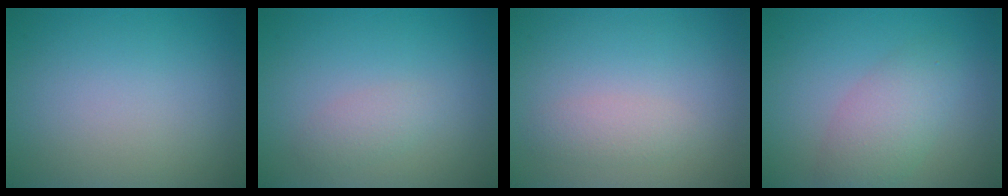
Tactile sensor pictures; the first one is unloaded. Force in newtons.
{"total": 1.3, "press": 1.3, "slide": 0.0}
{"total": 1.4, "press": 1.4, "slide": 0.1}
{"total": 2.7, "press": 2.7, "slide": 0.2}